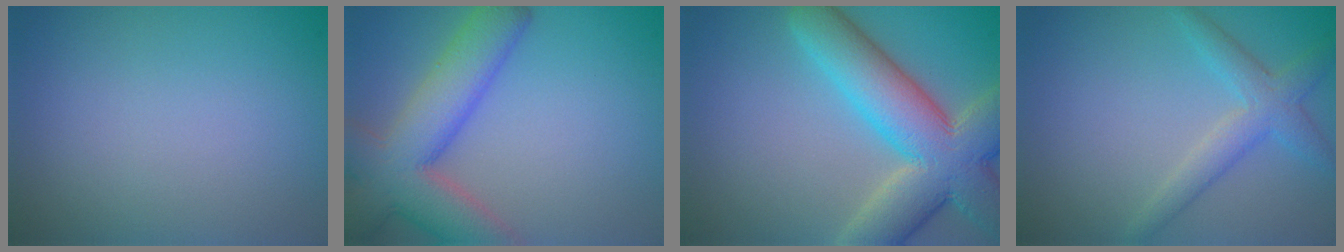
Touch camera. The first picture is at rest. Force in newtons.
{"total": 8.2, "press": 8.2, "slide": 0.5}
{"total": 10.3, "press": 10.3, "slide": 0.7}
{"total": 2.9, "press": 2.9, "slide": 0.2}